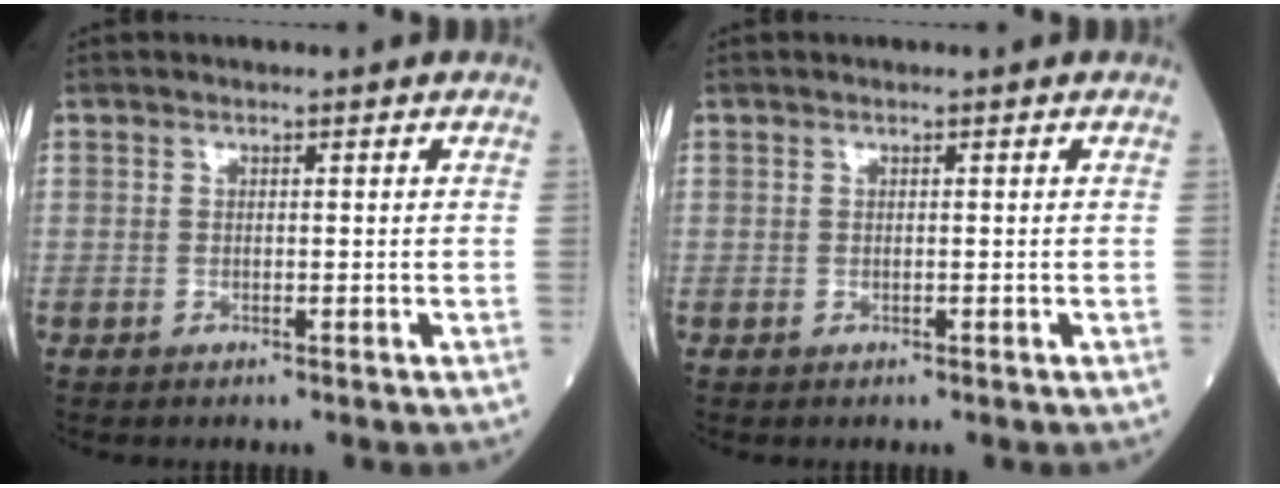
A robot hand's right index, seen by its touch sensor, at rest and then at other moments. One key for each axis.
{"total": 0.0}